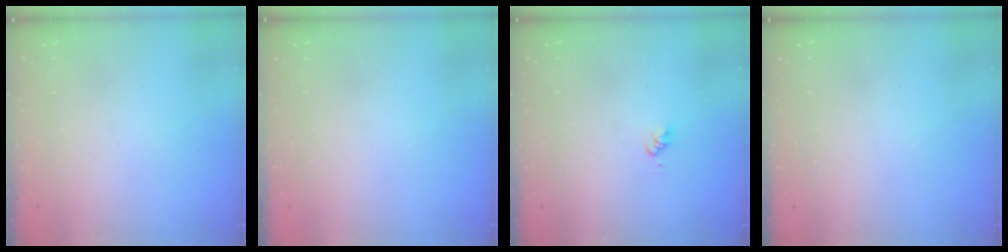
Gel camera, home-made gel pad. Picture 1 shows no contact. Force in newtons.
{"total": 0.0}
{"total": 2.6, "press": 2.6, "slide": 0.4}
{"total": 1.7, "press": 1.7, "slide": 0.2}